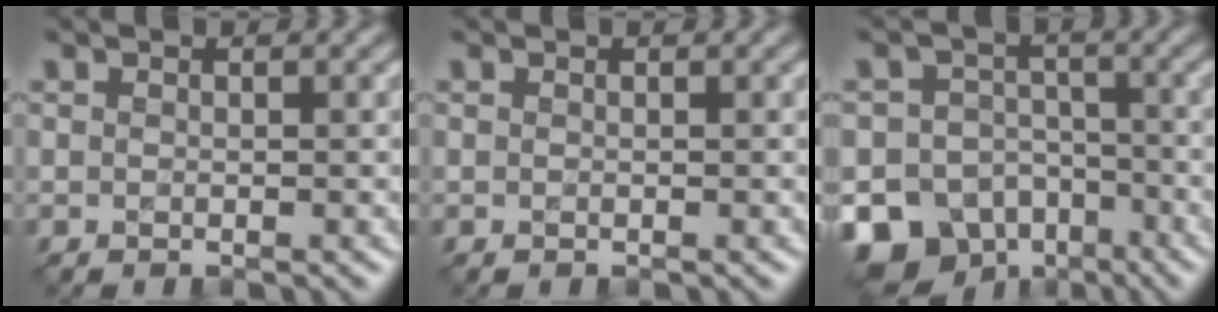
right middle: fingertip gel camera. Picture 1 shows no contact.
{"total": 0.0}
{"total": 11.3, "force": [-7.2, 8.1, 3.1], "torque": [-0.049, -0.020, -0.125]}